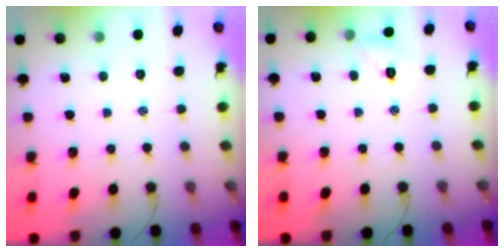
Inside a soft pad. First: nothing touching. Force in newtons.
{"total": 4.1, "press": 4.1, "slide": 0.3}